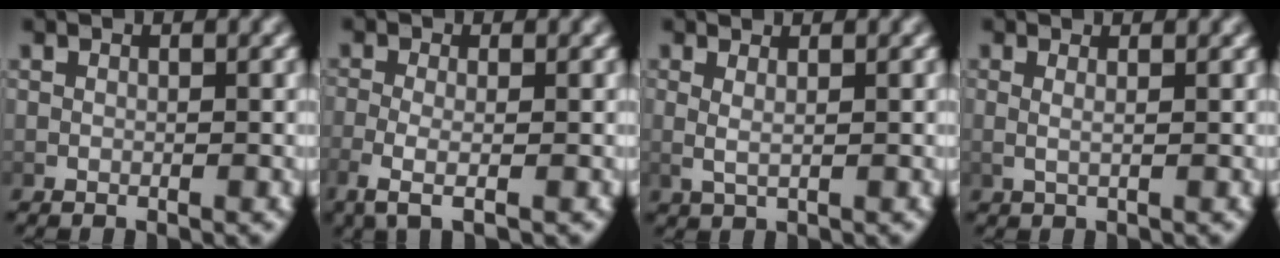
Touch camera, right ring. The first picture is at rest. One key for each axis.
{"total": 3.1, "fx": -1.1, "fy": 0.9, "fz": 2.7, "tx": -0.072, "ty": -0.016, "tz": -0.014}
{"total": 1.8, "fx": 0.6, "fy": 0.7, "fz": 1.6, "tx": -0.032, "ty": -0.008, "tz": 0.019}
{"total": 1.4, "fx": 0.5, "fy": 0.2, "fz": 1.3, "tx": -0.031, "ty": -0.006, "tz": 0.013}